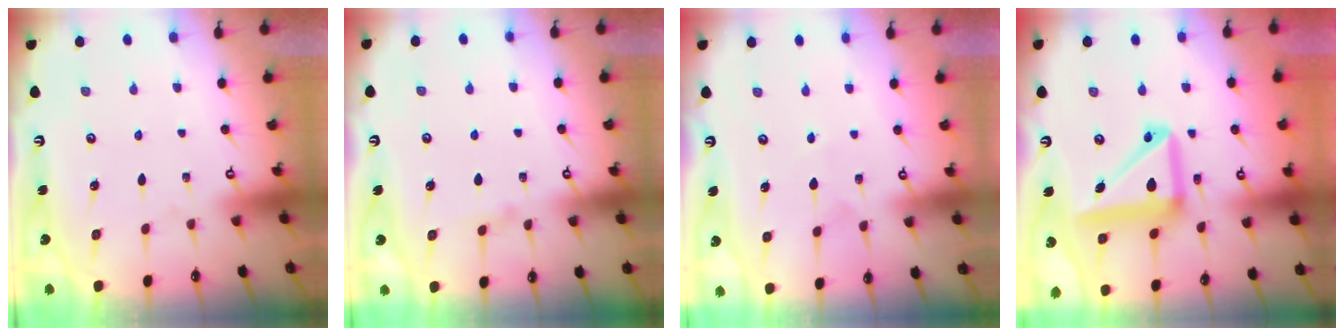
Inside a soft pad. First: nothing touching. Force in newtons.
{"total": 0.0}
{"total": 3.0, "press": 2.9, "slide": 0.9}
{"total": 16.4, "press": 16.3, "slide": 2.0}